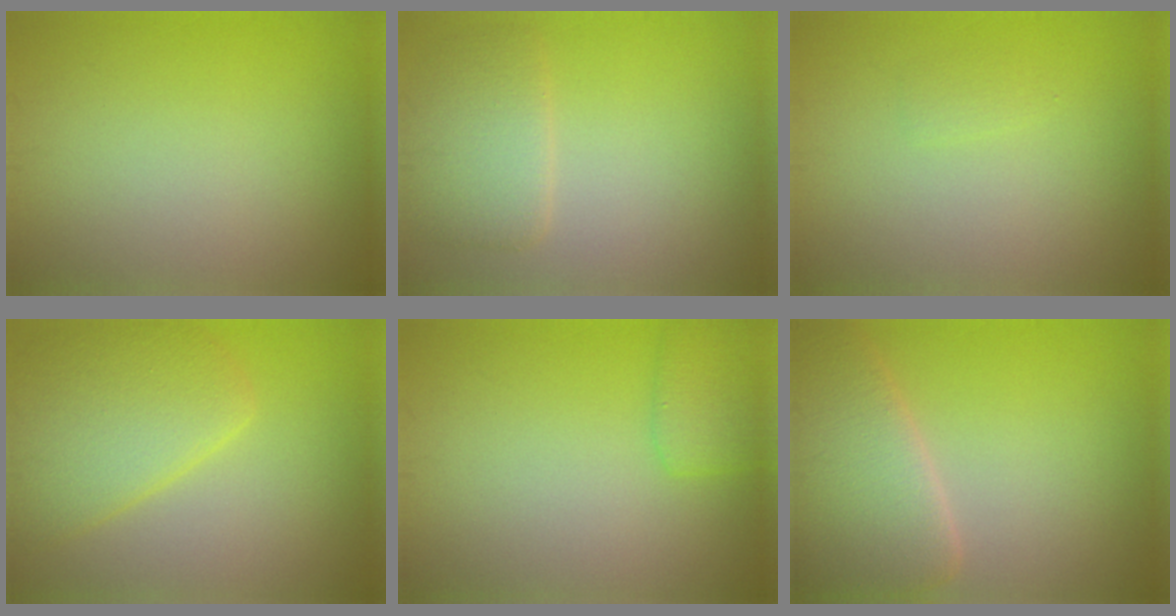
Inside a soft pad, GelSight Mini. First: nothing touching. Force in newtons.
{"total": 3.7, "press": 3.7, "slide": 0.1}
{"total": 0.7, "press": 0.7, "slide": 0.1}
{"total": 6.2, "press": 6.2, "slide": 0.3}
{"total": 2.4, "press": 2.4, "slide": 0.1}
{"total": 7.5, "press": 7.5, "slide": 0.4}